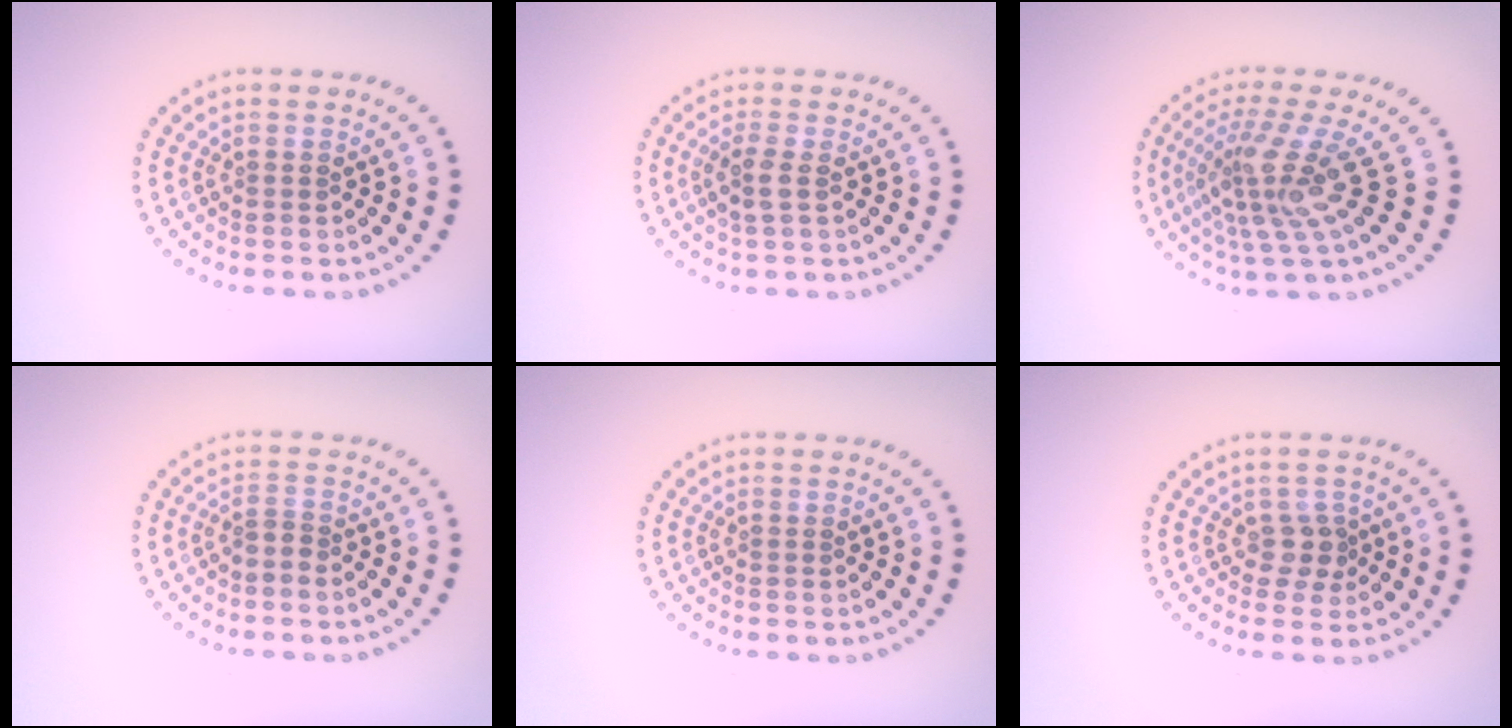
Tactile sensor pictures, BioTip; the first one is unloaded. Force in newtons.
{"total": 1.6, "press": 1.4, "slide": 0.7}
{"total": 4.7, "press": 3.0, "slide": 3.6}
{"total": 1.1, "press": 0.6, "slide": 0.9}
{"total": 0.0}
{"total": 1.8, "press": 1.5, "slide": 1.1}